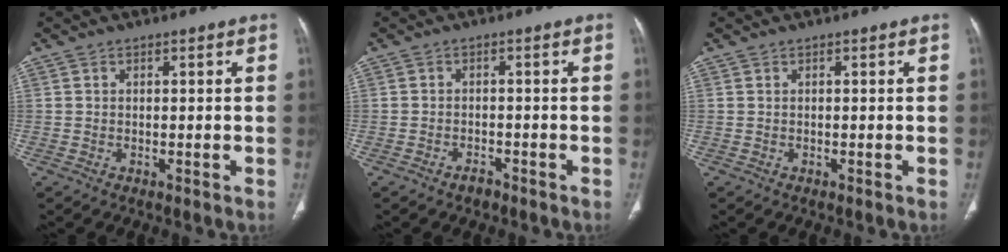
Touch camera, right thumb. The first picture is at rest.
{"total": 1.8, "force": [-1.4, 1.0, 0.6], "torque": [-0.012, 0.007, -0.021]}
{"total": 0.0}